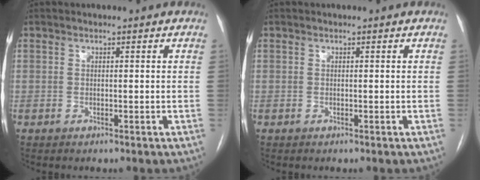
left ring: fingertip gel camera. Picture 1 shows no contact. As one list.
[{"total": 0.0}]